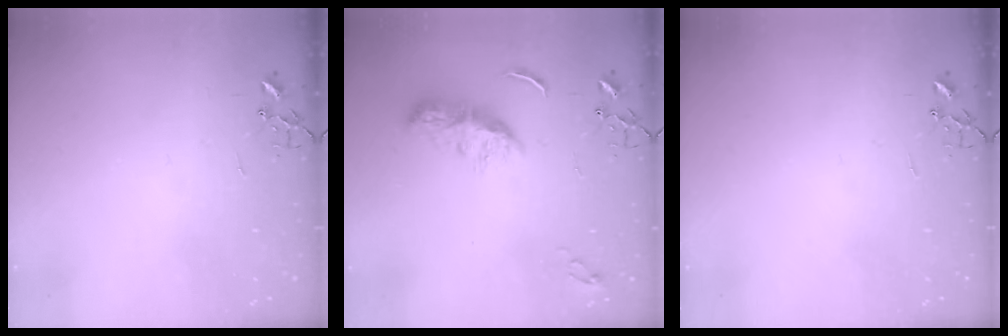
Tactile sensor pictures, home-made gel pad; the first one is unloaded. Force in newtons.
{"total": 8.7, "press": 8.7, "slide": 0.3}
{"total": 0.0}